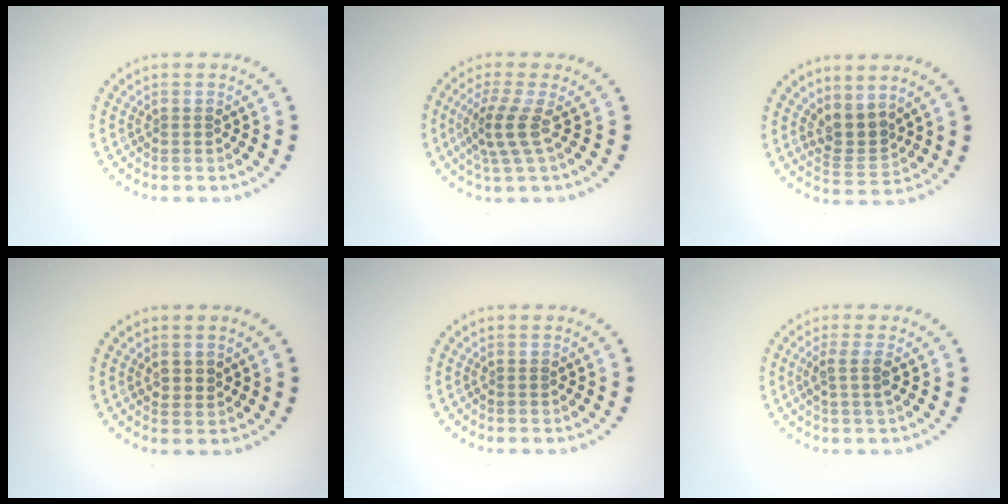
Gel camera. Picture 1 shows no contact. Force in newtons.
{"total": 3.0, "press": 2.2, "slide": 2.0}
{"total": 2.9, "press": 2.2, "slide": 1.9}
{"total": 1.3, "press": 1.2, "slide": 0.5}
{"total": 0.0}
{"total": 2.0, "press": 1.6, "slide": 1.2}